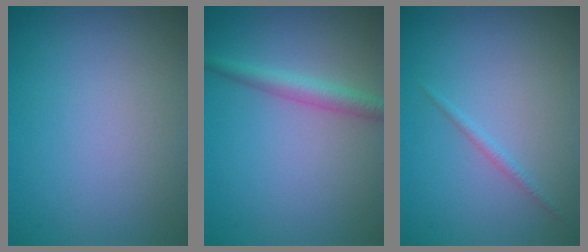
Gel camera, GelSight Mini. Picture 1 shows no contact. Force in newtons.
{"total": 2.4, "press": 2.4, "slide": 0.1}
{"total": 0.8, "press": 0.8, "slide": 0.1}